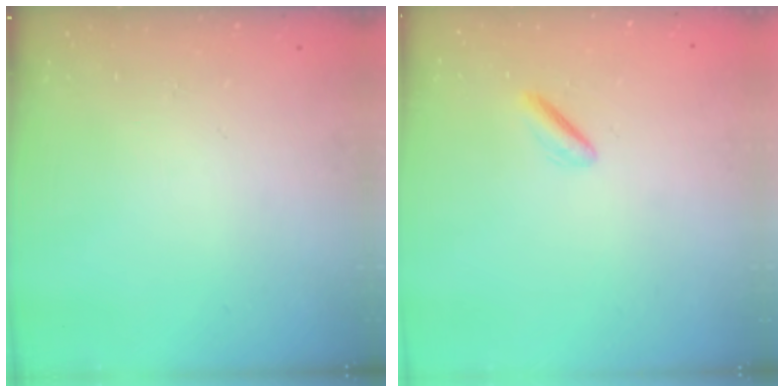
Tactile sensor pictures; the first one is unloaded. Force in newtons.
{"total": 1.1, "press": 0.7, "slide": 0.8}